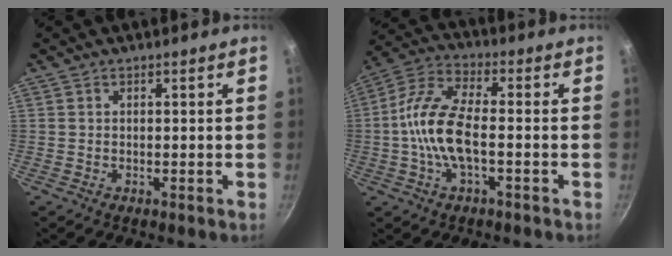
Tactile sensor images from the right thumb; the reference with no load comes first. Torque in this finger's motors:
{"motor_torque": [0.41, 0.49, 1.43, -1.32, 0.42]}